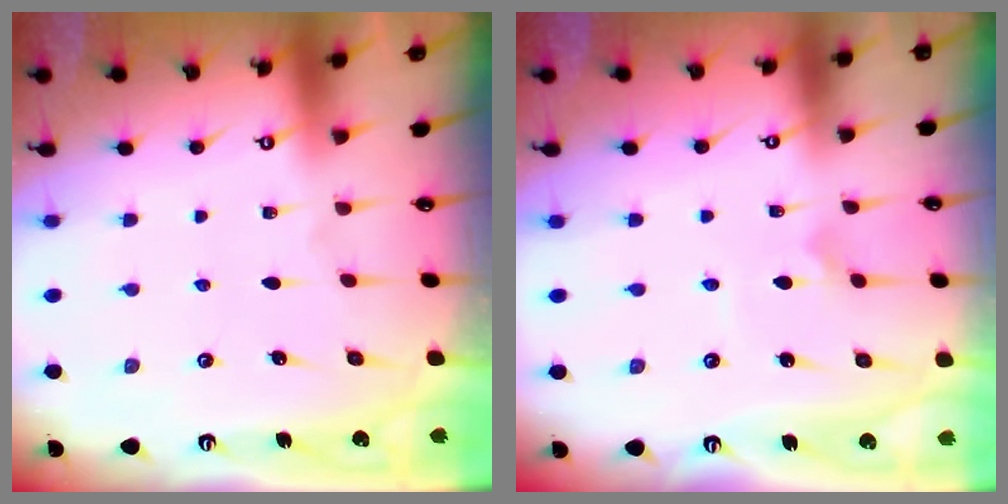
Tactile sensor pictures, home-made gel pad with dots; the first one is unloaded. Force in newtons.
{"total": 3.1, "press": 3.0, "slide": 0.5}